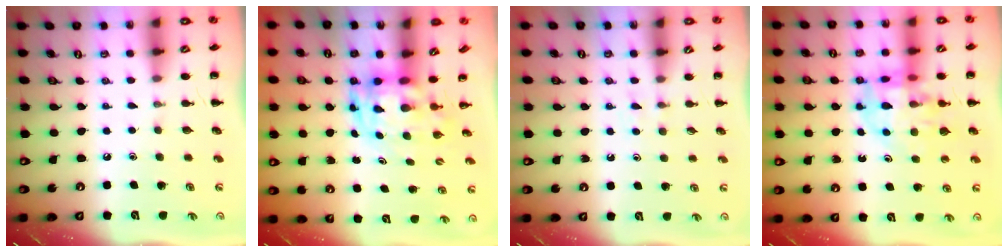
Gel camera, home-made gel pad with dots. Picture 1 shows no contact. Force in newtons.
{"total": 3.1, "press": 3.1, "slide": 0.6}
{"total": 2.9, "press": 2.7, "slide": 1.2}
{"total": 12.0, "press": 11.4, "slide": 3.6}